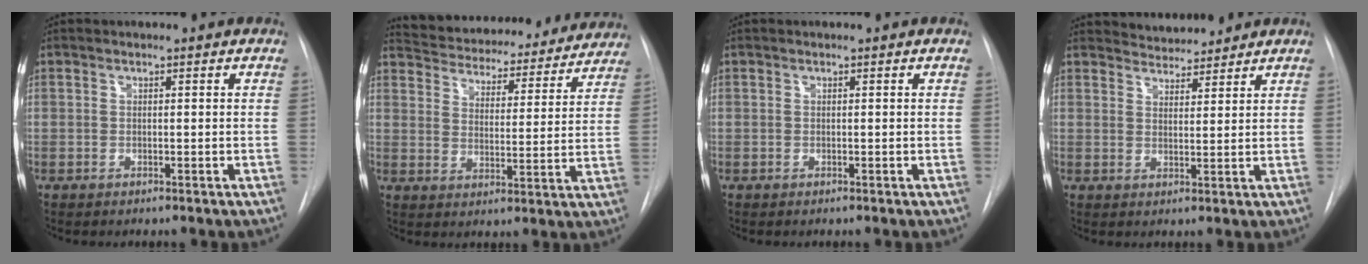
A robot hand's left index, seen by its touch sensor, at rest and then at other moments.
{"total": 24.0, "force": [22.2, 6.4, 6.5], "torque": [-0.111, -0.013, 0.285]}
{"total": 0.0}
{"total": 5.2, "force": [5.0, 1.2, 0.2], "torque": [-0.005, 0.012, 0.077]}